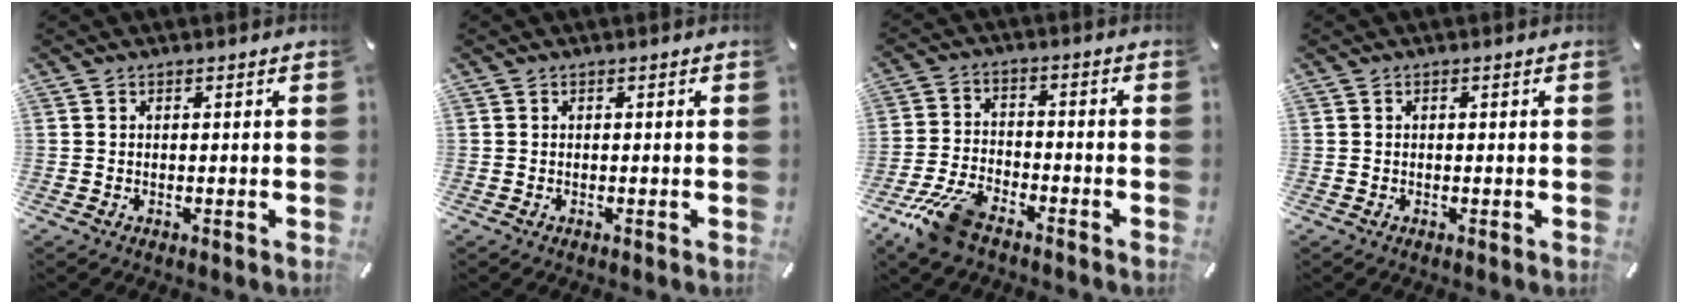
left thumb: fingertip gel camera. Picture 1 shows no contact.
{"total": 0.0}
{"total": 9.9, "force": [-7.3, 4.0, 5.3], "torque": [-0.113, 0.028, -0.140]}
{"total": 0.0}